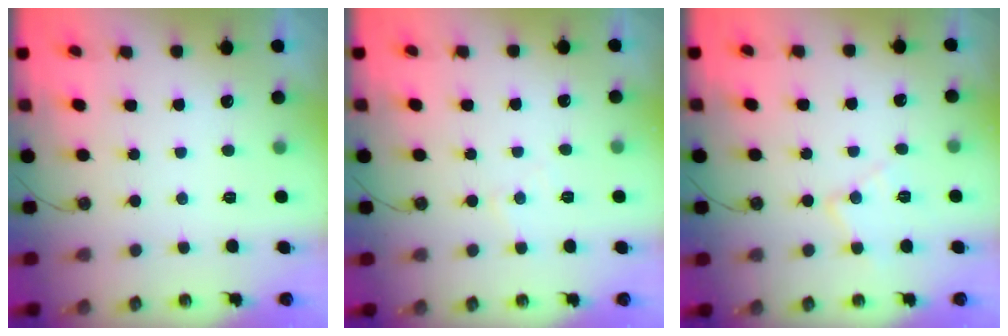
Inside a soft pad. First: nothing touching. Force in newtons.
{"total": 4.4, "press": 4.3, "slide": 0.7}
{"total": 8.8, "press": 8.8, "slide": 0.7}